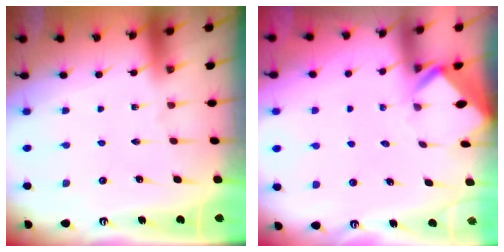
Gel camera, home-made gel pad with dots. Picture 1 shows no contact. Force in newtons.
{"total": 2.6, "press": 2.6, "slide": 0.1}